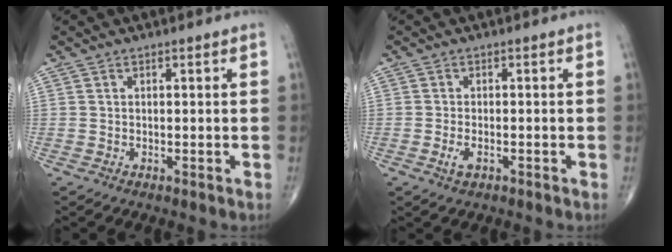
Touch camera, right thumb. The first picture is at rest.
{"total": 2.2, "force": [-0.9, 1.0, 1.7], "torque": [-0.037, 0.000, -0.017]}